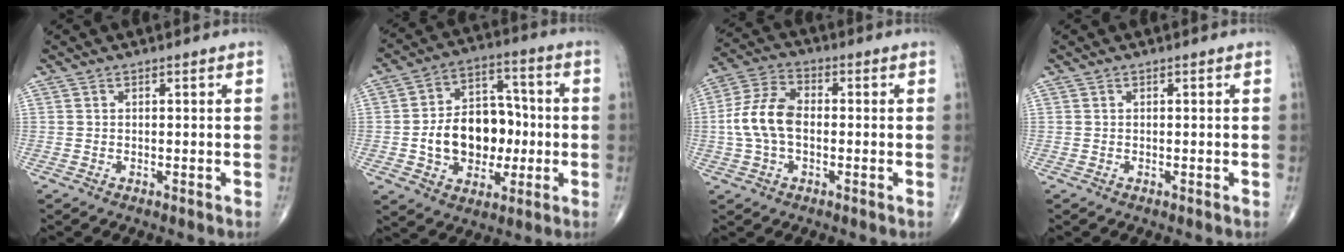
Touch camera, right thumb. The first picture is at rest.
{"total": 15.7, "force": [-1.8, 11.3, 10.6], "torque": [-0.129, 0.037, -0.023]}
{"total": 10.0, "force": [-0.6, 6.0, 7.9], "torque": [-0.164, 0.027, -0.019]}
{"total": 0.0}